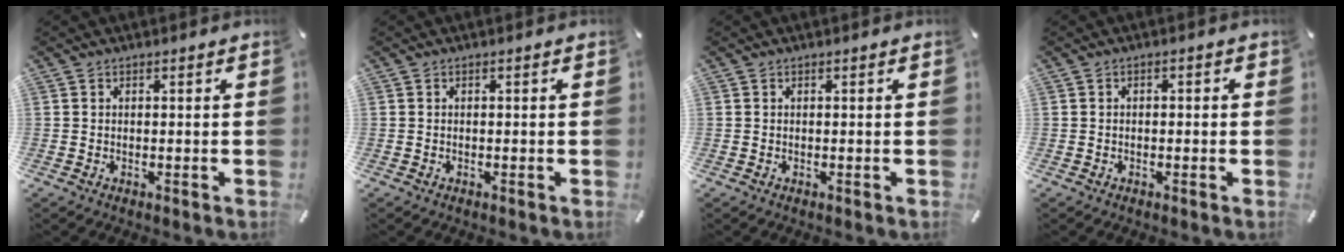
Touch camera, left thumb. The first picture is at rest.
{"total": 0.0}
{"total": 0.0}
{"total": 1.1, "force": [-0.7, 0.6, 0.6], "torque": [-0.013, 0.004, -0.014]}